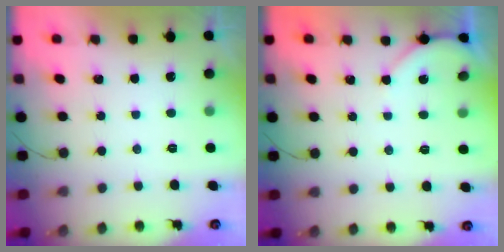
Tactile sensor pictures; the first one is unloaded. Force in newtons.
{"total": 2.3, "press": 2.2, "slide": 0.4}